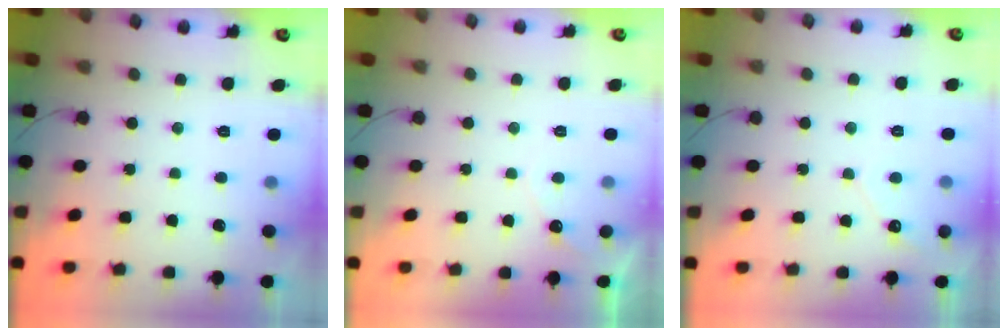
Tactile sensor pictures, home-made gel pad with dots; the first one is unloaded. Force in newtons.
{"total": 2.6, "press": 2.6, "slide": 0.1}
{"total": 2.8, "press": 2.8, "slide": 0.2}